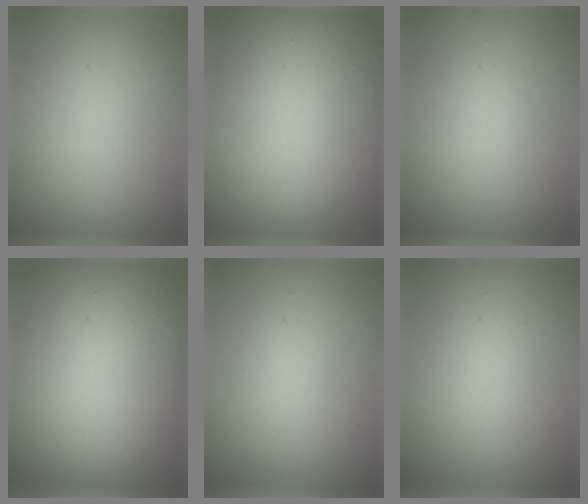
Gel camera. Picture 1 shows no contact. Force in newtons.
{"total": 21.2, "press": 21.1, "slide": 1.4}
{"total": 1.4, "press": 1.4, "slide": 0.1}
{"total": 16.0, "press": 15.9, "slide": 1.3}
{"total": 1.1, "press": 1.1, "slide": 0.0}
{"total": 1.7, "press": 1.7, "slide": 0.2}